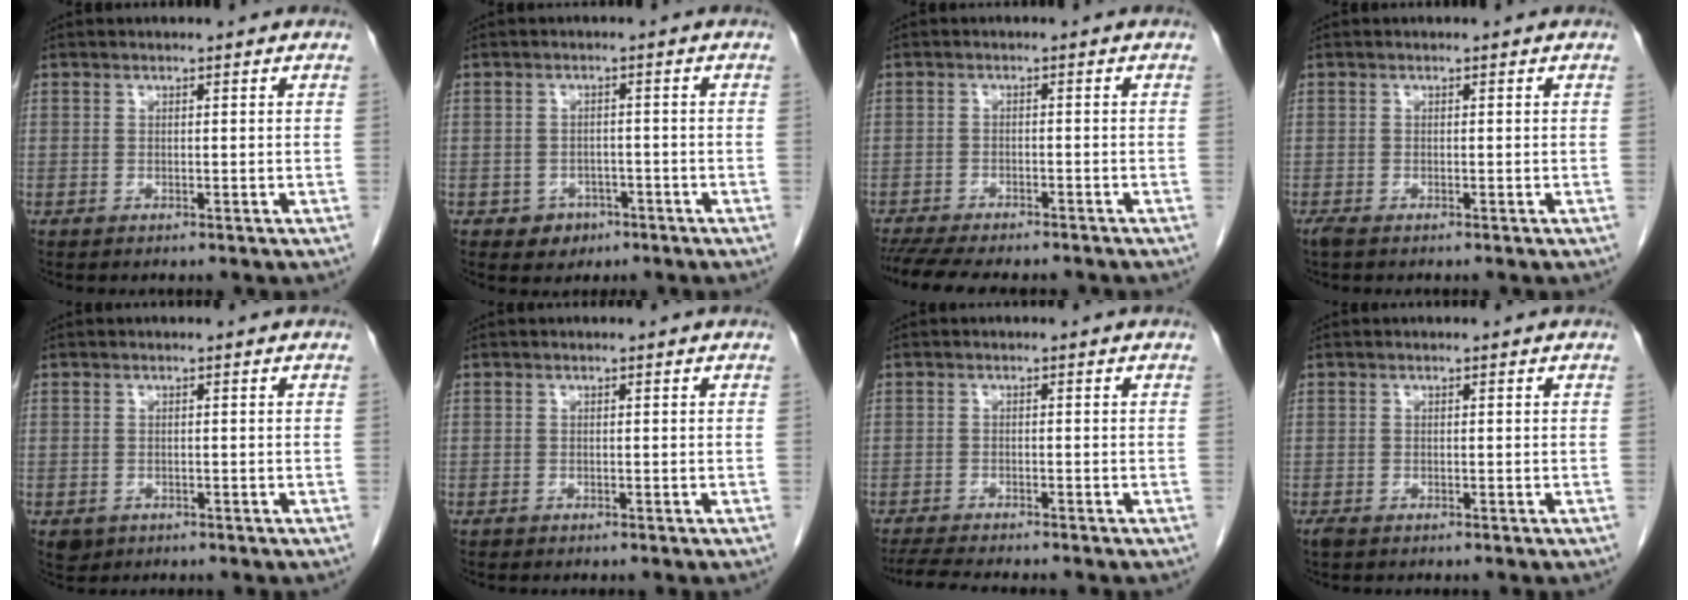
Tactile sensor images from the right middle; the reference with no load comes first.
{"total": 3.1, "force": [-1.7, 2.5, 0.7], "torque": [-0.004, 0.011, -0.015]}
{"total": 12.5, "force": [-10.8, 3.0, 5.5], "torque": [-0.095, -0.011, -0.149]}
{"total": 1.1, "force": [-0.9, 0.2, 0.7], "torque": [-0.019, -0.005, -0.017]}
{"total": 1.7, "force": [-0.8, 1.4, 0.5], "torque": [-0.010, 0.001, -0.005]}
{"total": 0.0}
{"total": 6.6, "force": [-5.9, 0.5, 3.0], "torque": [-0.045, -0.016, -0.094]}
{"total": 1.1, "force": [-0.8, 0.5, 0.6], "torque": [-0.019, -0.004, -0.012]}